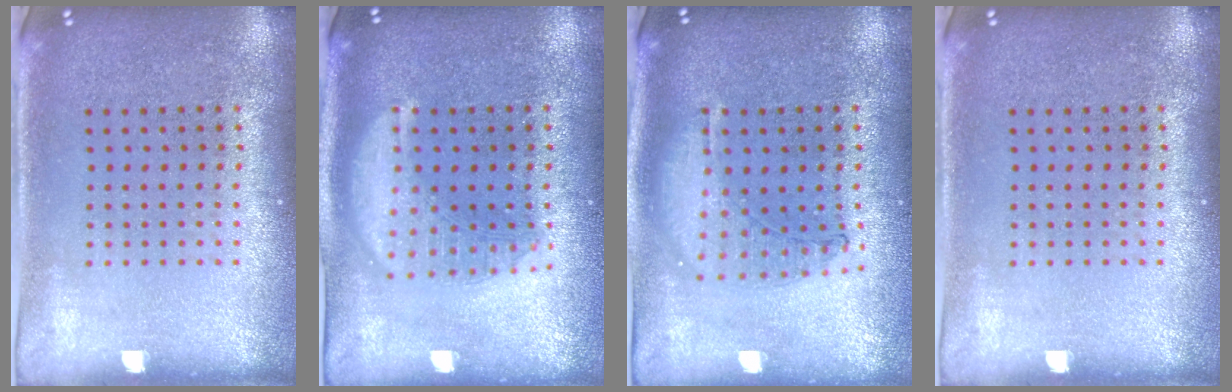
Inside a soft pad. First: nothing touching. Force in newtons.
{"total": 2.8, "press": 2.8, "slide": 0.3}
{"total": 0.9, "press": 0.9, "slide": 0.3}
{"total": 0.0}